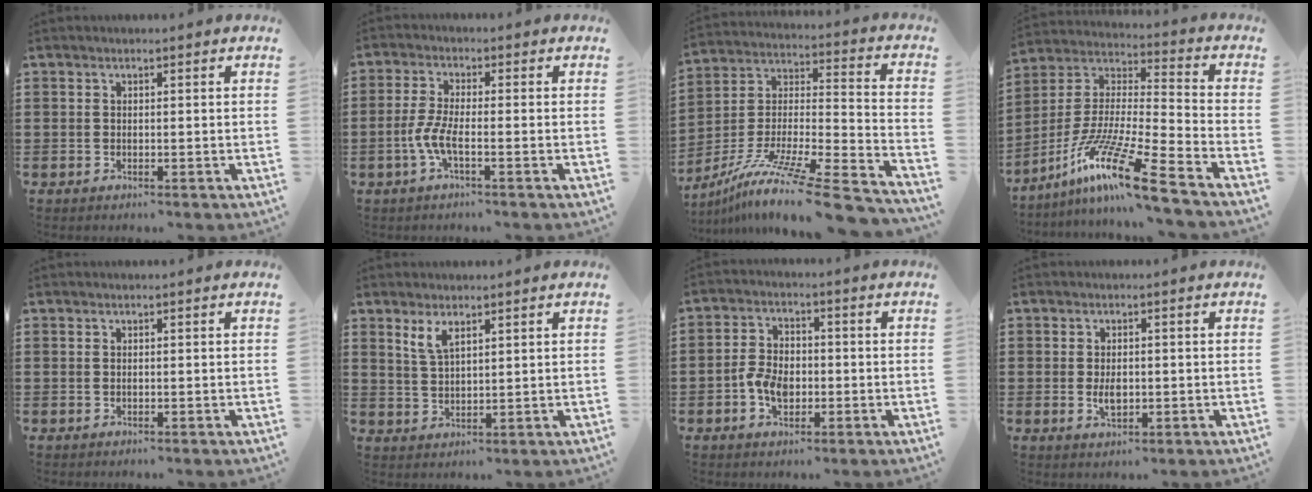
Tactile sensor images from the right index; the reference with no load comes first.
{"total": 4.6, "force": [-1.7, 1.0, 4.2], "torque": [-0.101, -0.008, -0.039]}
{"total": 12.1, "force": [-9.5, 0.2, 7.5], "torque": [-0.136, 0.002, -0.183]}
{"total": 14.8, "force": [-10.9, -0.3, 10.0], "torque": [-0.202, 0.002, -0.212]}
{"total": 0.0}
{"total": 3.4, "force": [2.1, 1.2, 2.3], "torque": [-0.051, 0.004, 0.038]}
{"total": 5.1, "force": [-1.3, 3.3, 3.6], "torque": [-0.081, 0.004, -0.026]}
{"total": 2.8, "force": [-0.2, 1.6, 2.3], "torque": [-0.042, 0.004, -0.003]}